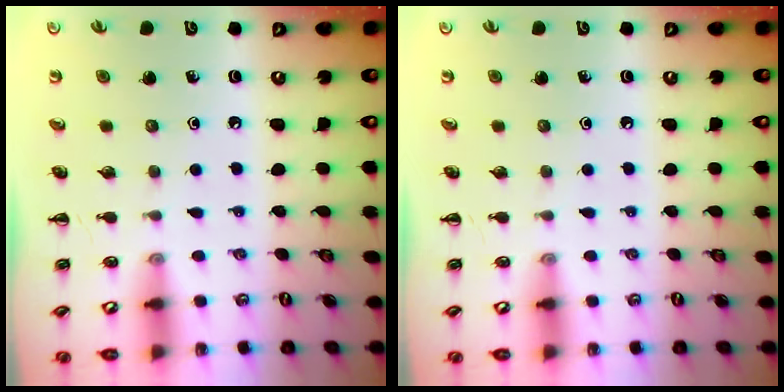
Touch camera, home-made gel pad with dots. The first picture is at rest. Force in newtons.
{"total": 0.0}